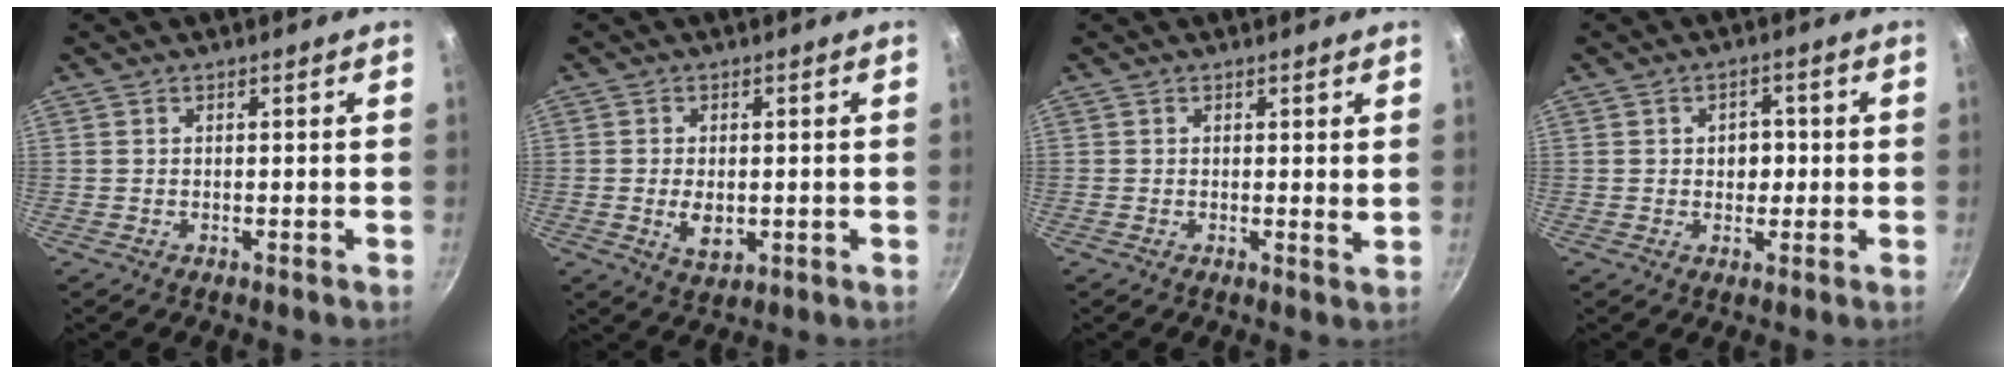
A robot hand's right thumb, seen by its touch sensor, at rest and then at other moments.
{"total": 4.8, "force": [-0.5, 3.0, 3.7], "torque": [-0.062, -0.007, -0.003]}
{"total": 2.0, "force": [0.7, 0.4, 1.8], "torque": [-0.028, -0.010, 0.006]}
{"total": 4.1, "force": [0.1, 3.2, 2.5], "torque": [-0.009, 0.008, 0.000]}